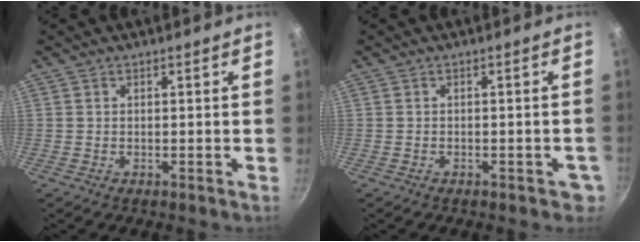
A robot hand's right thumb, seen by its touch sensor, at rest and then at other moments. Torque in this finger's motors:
{"motor_torque": [0.38, 0.74, -0.24, 0.16, 0.00]}